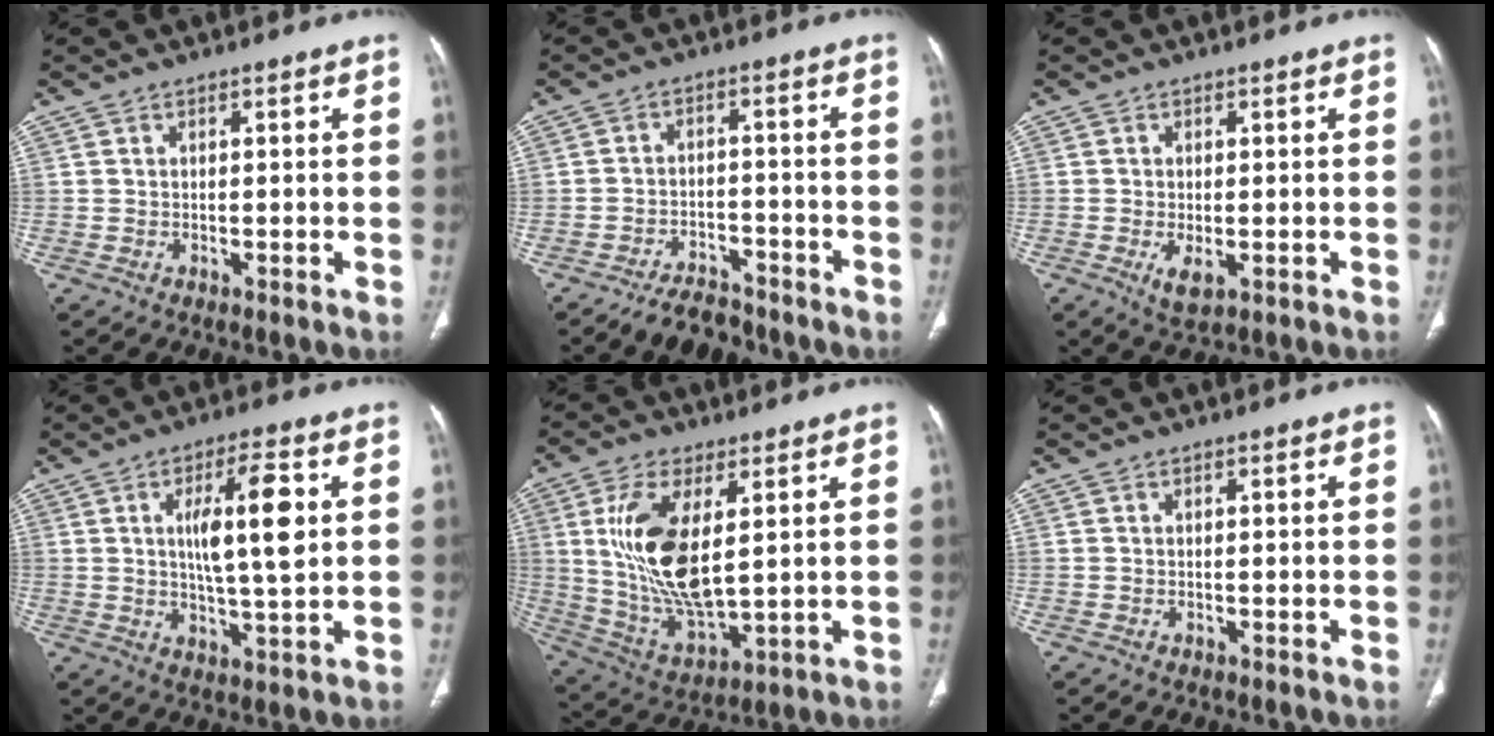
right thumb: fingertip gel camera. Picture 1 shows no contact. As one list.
[{"total": 6.4, "force": [-5.4, 2.8, 1.8], "torque": [-0.028, 0.035, -0.088]}, {"total": 3.6, "force": [-1.0, 1.7, 3.0], "torque": [-0.057, -0.009, -0.012]}, {"total": 10.9, "force": [2.2, 2.8, 10.3], "torque": [-0.173, -0.006, 0.039]}, {"total": 16.4, "force": [3.1, 7.7, 14.2], "torque": [-0.273, -0.022, 0.071]}, {"total": 0.0}]